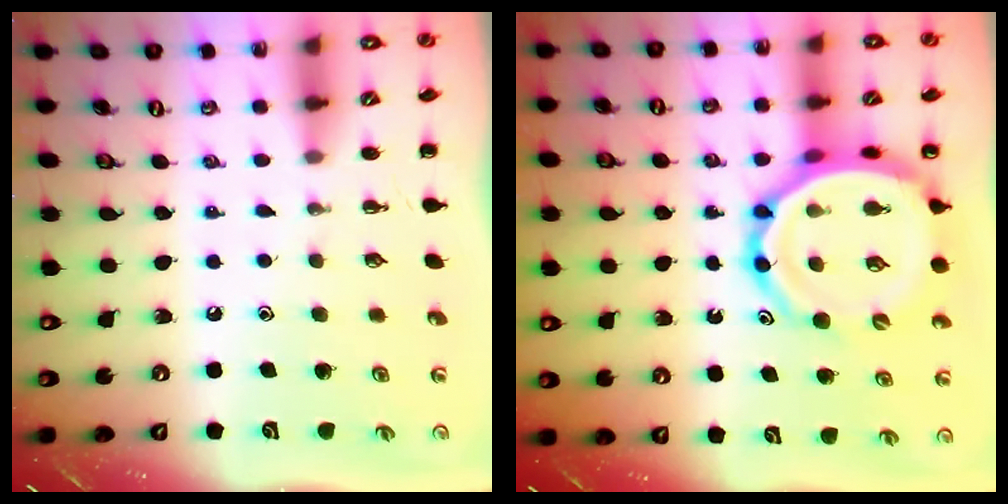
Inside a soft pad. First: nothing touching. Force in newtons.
{"total": 15.3, "press": 14.8, "slide": 4.2}